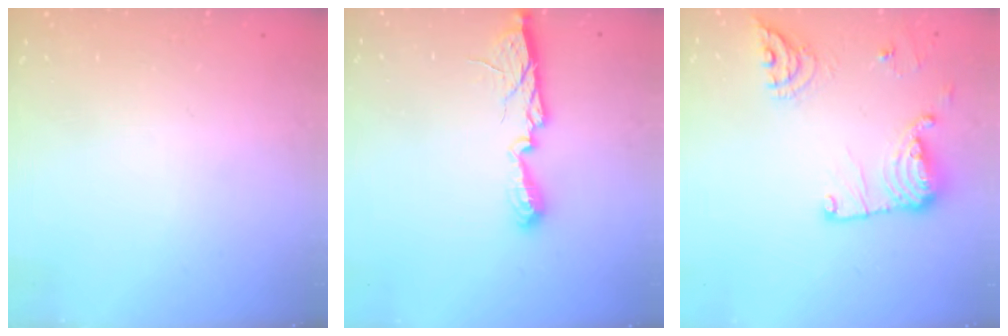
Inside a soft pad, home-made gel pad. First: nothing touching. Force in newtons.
{"total": 9.9, "press": 9.9, "slide": 0.3}
{"total": 14.5, "press": 14.5, "slide": 0.4}